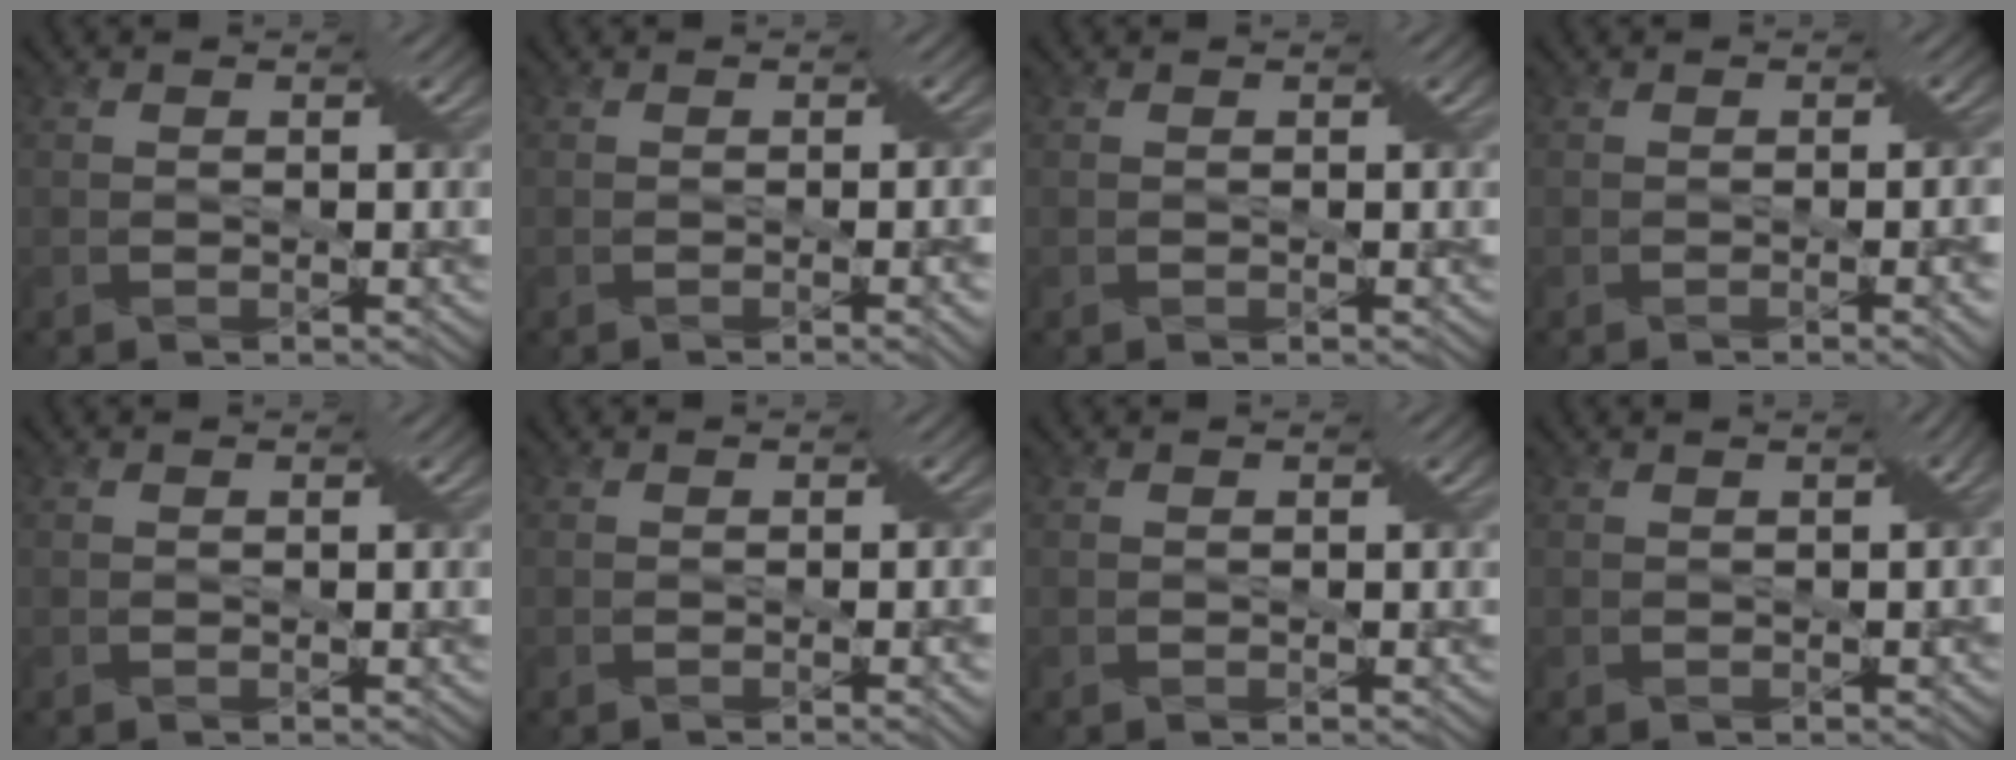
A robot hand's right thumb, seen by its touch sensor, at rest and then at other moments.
{"total": 2.6, "force": [-0.7, 0.8, 2.4], "torque": [-0.024, -0.002, -0.009]}
{"total": 0.0}
{"total": 3.4, "force": [-1.0, 0.7, 3.1], "torque": [-0.034, 0.000, -0.012]}
{"total": 0.0}
{"total": 2.0, "force": [-0.5, 0.6, 1.9], "torque": [-0.017, -0.003, -0.007]}
{"total": 0.0}
{"total": 1.2, "force": [0.4, 0.3, 1.1], "torque": [-0.012, 0.003, 0.006]}